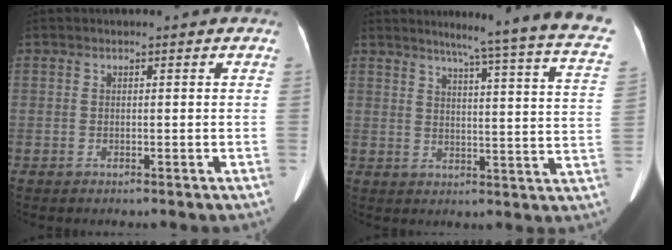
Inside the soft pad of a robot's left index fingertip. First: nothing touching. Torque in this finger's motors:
{"motor_torque": [-0.27, -0.78, -0.02, 0.05]}